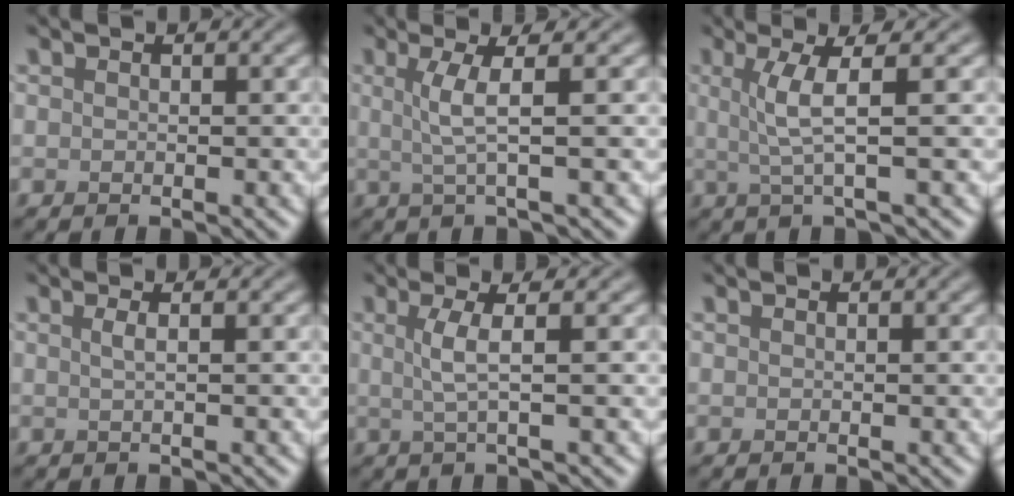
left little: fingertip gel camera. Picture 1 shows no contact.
{"total": 3.3, "force": [0.5, 0.6, 3.2], "torque": [-0.062, 0.001, 0.011]}
{"total": 3.7, "force": [0.6, 0.6, 3.6], "torque": [-0.068, 0.002, 0.015]}
{"total": 1.4, "force": [0.3, 0.5, 1.2], "torque": [-0.016, 0.002, -0.001]}
{"total": 2.9, "force": [0.4, 0.6, 2.8], "torque": [-0.053, 0.000, 0.006]}
{"total": 0.0}